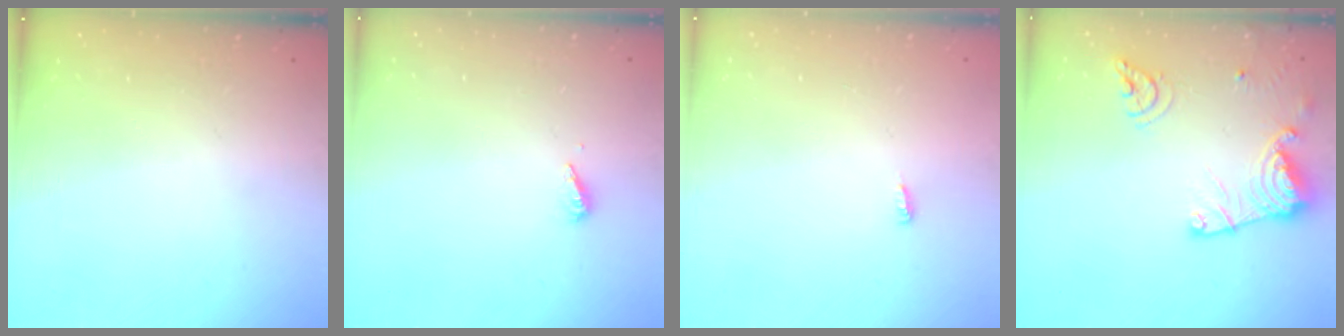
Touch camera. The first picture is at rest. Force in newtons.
{"total": 2.8, "press": 2.8, "slide": 0.2}
{"total": 3.6, "press": 3.4, "slide": 1.0}
{"total": 15.2, "press": 15.1, "slide": 1.8}